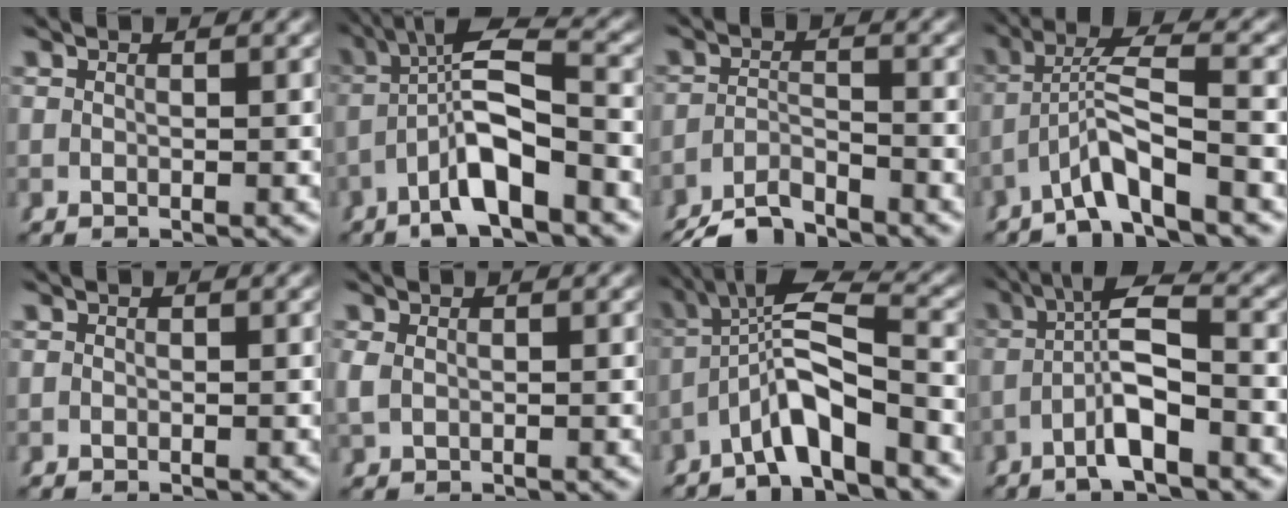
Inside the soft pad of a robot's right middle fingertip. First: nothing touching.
{"total": 7.1, "force": [0.2, 3.3, 6.3], "torque": [-0.108, -0.001, 0.004]}
{"total": 4.7, "force": [-4.4, 0.6, 1.3], "torque": [-0.006, -0.003, -0.075]}
{"total": 5.0, "force": [0.0, 1.9, 4.6], "torque": [-0.090, 0.003, -0.001]}
{"total": 0.0}
{"total": 0.8, "force": [0.2, 0.5, 0.6], "torque": [-0.018, -0.002, 0.013]}
{"total": 6.4, "force": [-0.3, 3.2, 5.5], "torque": [-0.094, -0.003, -0.005]}
{"total": 5.3, "force": [0.1, 1.7, 5.1], "torque": [-0.085, 0.004, 0.000]}